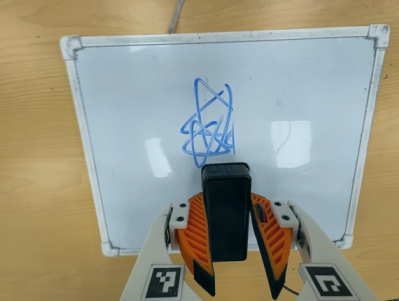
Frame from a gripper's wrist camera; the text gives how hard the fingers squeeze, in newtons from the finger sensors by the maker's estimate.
{"total": 7.9, "left": 7.7, "right": 8.2}